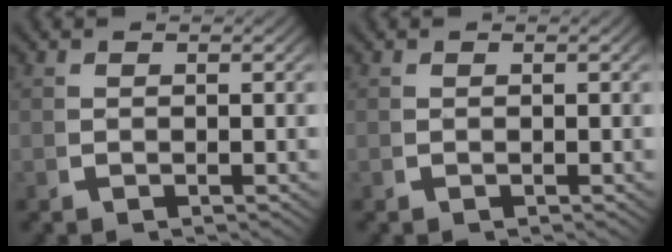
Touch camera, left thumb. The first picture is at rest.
{"total": 0.0}